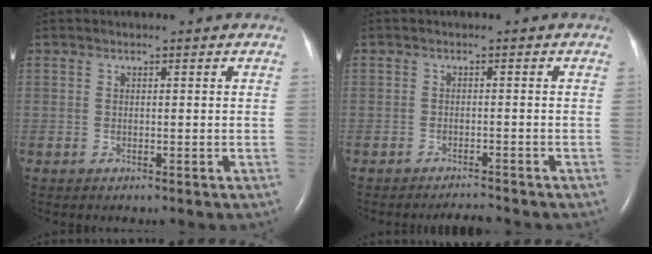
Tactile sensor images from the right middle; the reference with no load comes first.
{"total": 2.2, "force": [-2.1, -0.4, 0.2], "torque": [-0.008, -0.013, -0.032]}